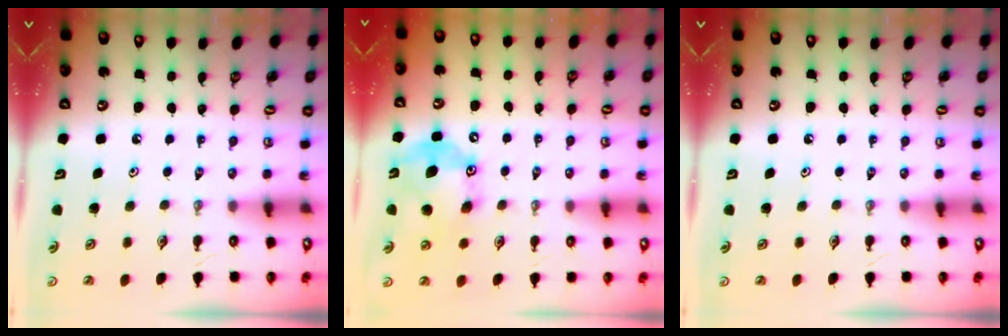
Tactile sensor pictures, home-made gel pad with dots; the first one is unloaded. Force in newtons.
{"total": 14.6, "press": 14.6, "slide": 0.2}
{"total": 0.0}